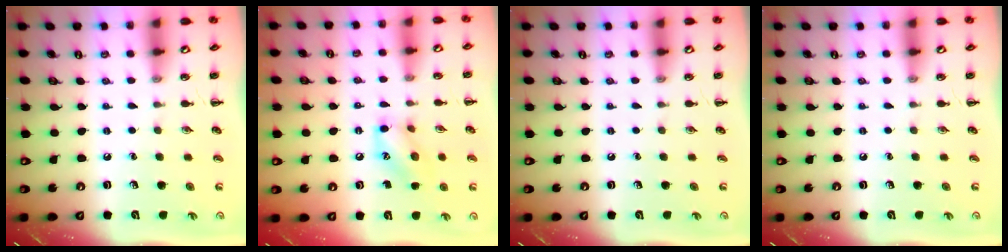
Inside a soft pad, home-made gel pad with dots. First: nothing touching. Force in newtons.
{"total": 10.9, "press": 10.8, "slide": 1.2}
{"total": 0.0}
{"total": 0.0}